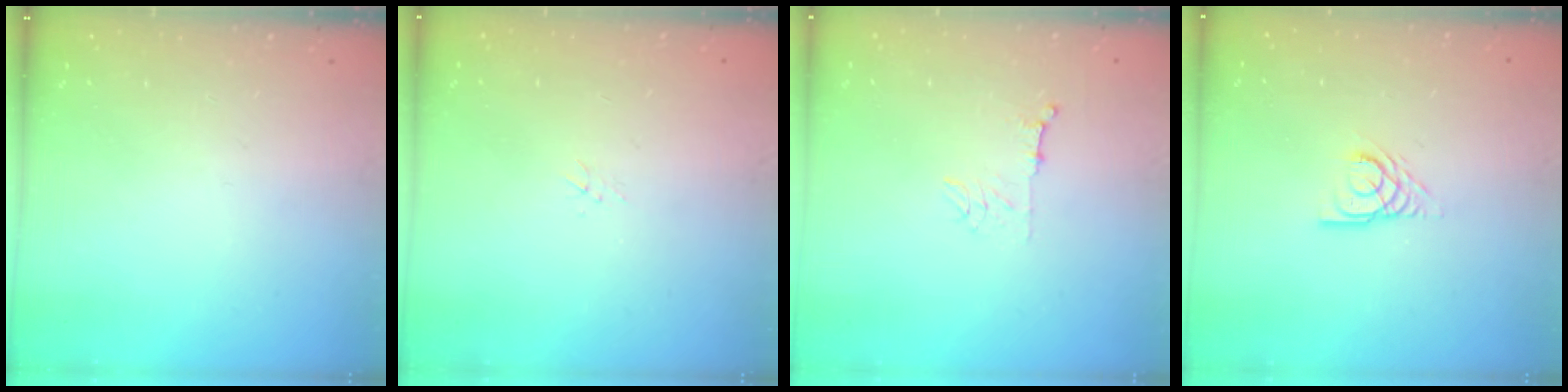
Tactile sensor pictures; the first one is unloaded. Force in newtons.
{"total": 1.5, "press": 1.5, "slide": 0.2}
{"total": 5.8, "press": 5.8, "slide": 0.5}
{"total": 4.5, "press": 4.4, "slide": 0.4}